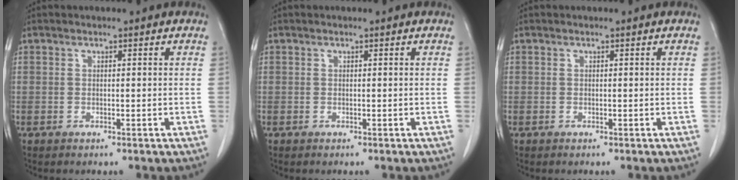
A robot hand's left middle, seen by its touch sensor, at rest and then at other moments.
{"total": 0.0}
{"total": 0.0}